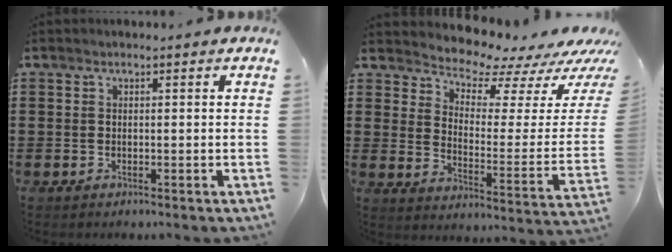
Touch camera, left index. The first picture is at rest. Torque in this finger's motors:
{"motor_torque": [2.14, 0.00, 0.15, 0.01]}